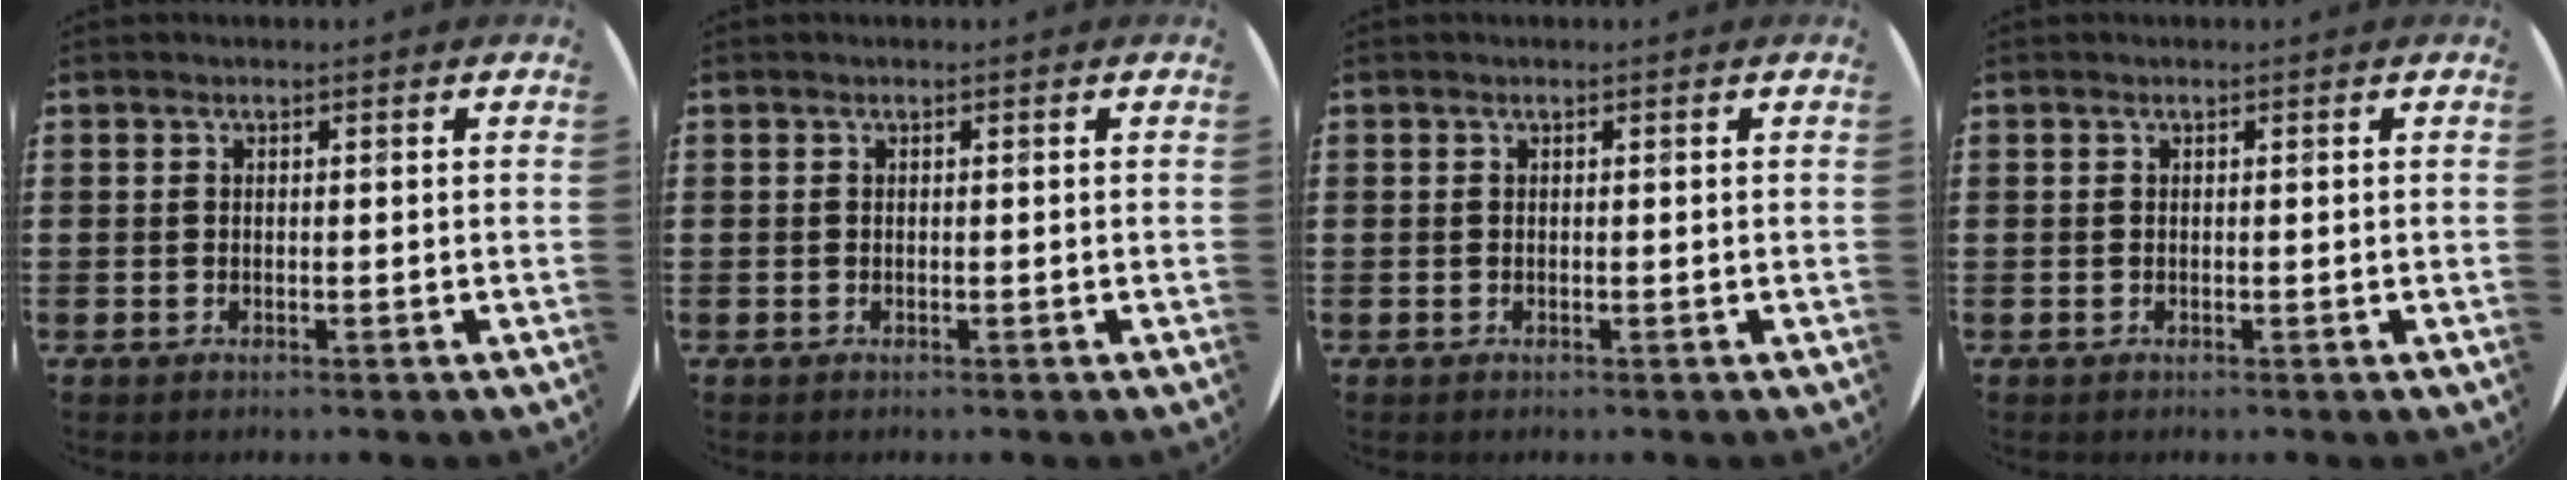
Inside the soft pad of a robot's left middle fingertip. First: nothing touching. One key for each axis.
{"total": 0.0}
{"total": 0.0}
{"total": 0.0}